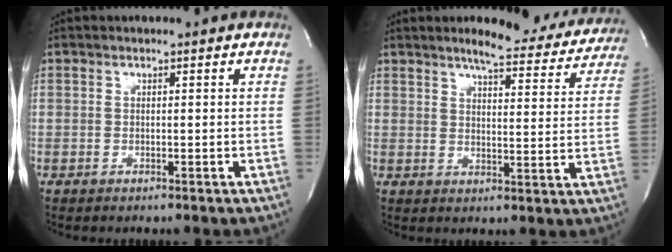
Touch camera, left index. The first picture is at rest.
{"total": 13.6, "force": [12.4, 2.7, 5.1], "torque": [-0.049, -0.023, 0.136]}